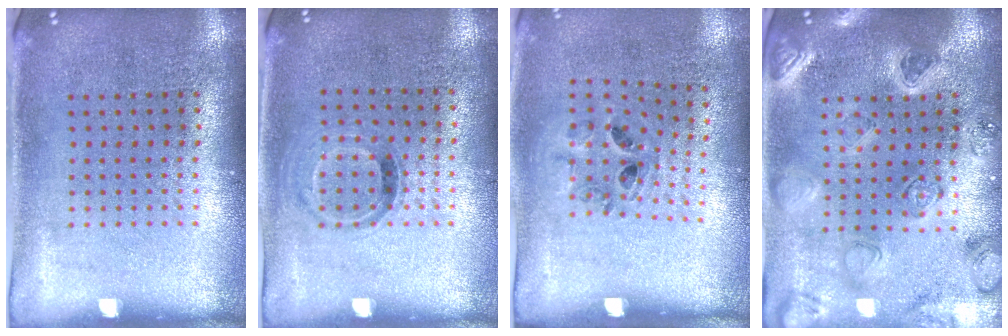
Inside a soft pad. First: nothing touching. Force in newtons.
{"total": 0.9, "press": 0.7, "slide": 0.6}
{"total": 1.1, "press": 0.9, "slide": 0.7}
{"total": 2.2, "press": 2.2, "slide": 0.4}